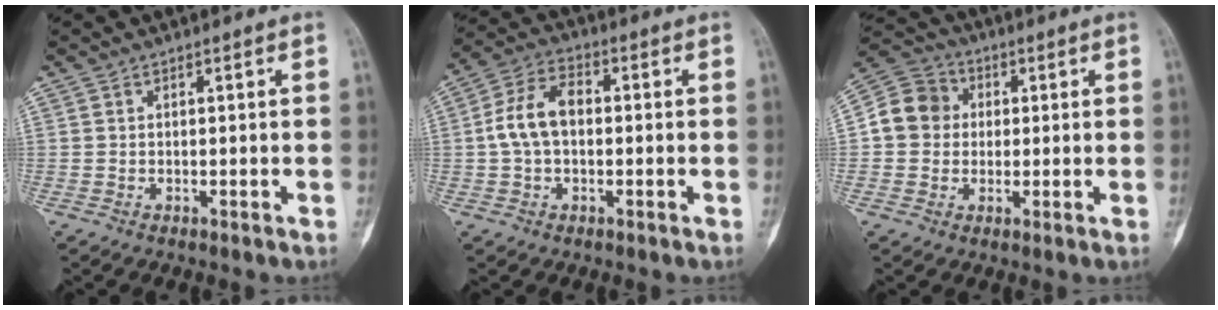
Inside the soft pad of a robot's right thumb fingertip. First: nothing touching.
{"total": 8.8, "force": [0.0, 5.6, 6.8], "torque": [-0.130, 0.028, -0.008]}
{"total": 8.9, "force": [0.6, 8.1, 3.7], "torque": [-0.049, 0.019, -0.003]}